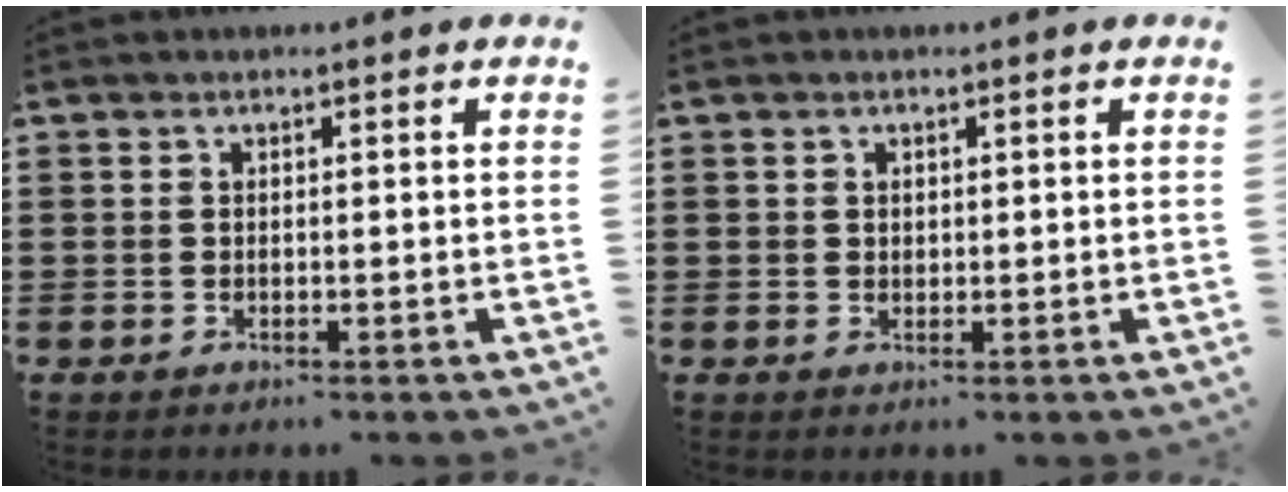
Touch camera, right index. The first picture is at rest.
{"total": 0.8, "force": [0.4, 0.6, 0.2], "torque": [-0.007, 0.003, 0.008]}